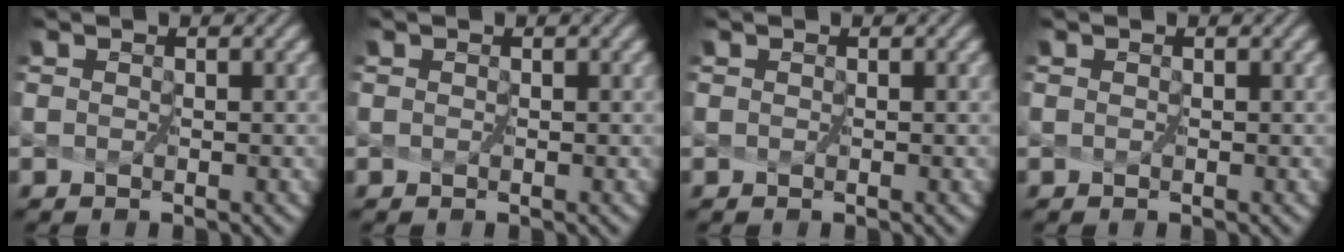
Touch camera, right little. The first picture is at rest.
{"total": 0.0}
{"total": 0.0}
{"total": 0.0}